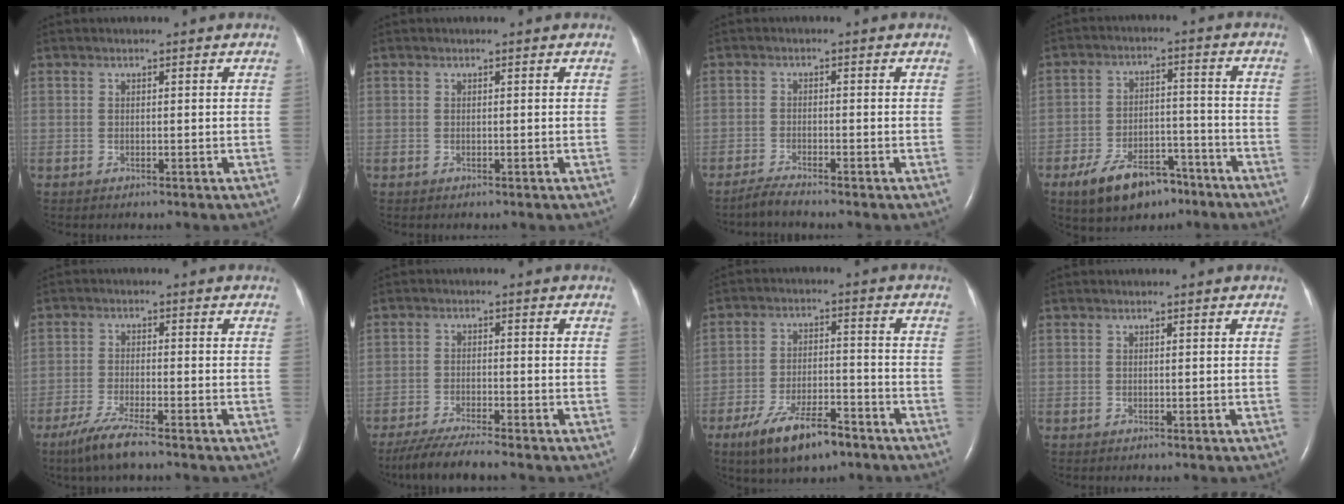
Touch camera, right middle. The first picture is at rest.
{"total": 0.0}
{"total": 2.2, "force": [-2.1, -0.4, 0.6], "torque": [-0.021, -0.009, -0.044]}
{"total": 10.6, "force": [-7.2, 5.2, 5.9], "torque": [-0.105, 0.008, -0.113]}
{"total": 5.5, "force": [-4.0, 0.1, 3.8], "torque": [-0.090, -0.018, -0.078]}
{"total": 6.8, "force": [-5.9, -0.6, 3.4], "torque": [-0.056, -0.026, -0.103]}
{"total": 10.0, "force": [-6.7, 3.1, 6.7], "torque": [-0.124, -0.008, -0.113]}
{"total": 0.0}